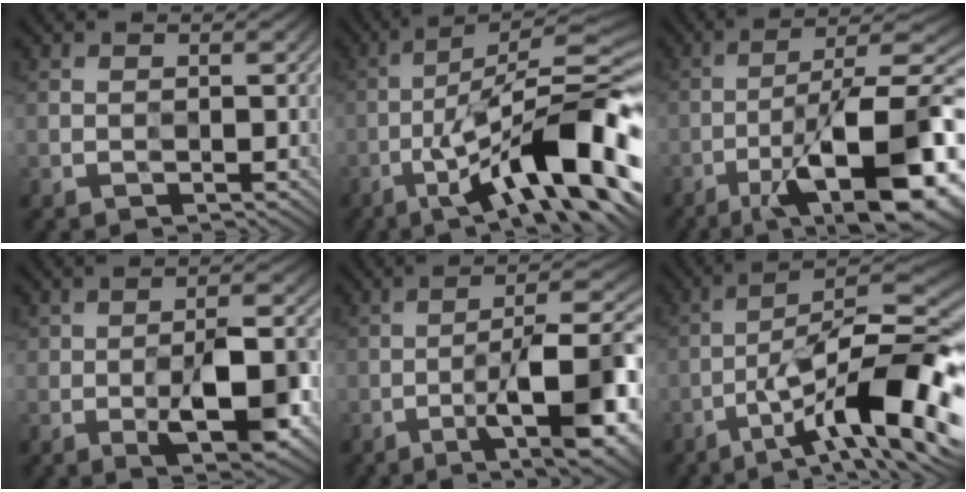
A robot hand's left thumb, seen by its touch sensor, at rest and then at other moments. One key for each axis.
{"total": 14.0, "fx": -6.5, "fy": 3.0, "fz": 12.1, "tx": -0.191, "ty": 0.017, "tz": -0.108}
{"total": 16.3, "fx": -7.6, "fy": 5.6, "fz": 13.3, "tx": -0.198, "ty": -0.007, "tz": -0.116}
{"total": 7.3, "fx": -2.6, "fy": 2.7, "fz": 6.2, "tx": -0.093, "ty": 0.002, "tz": -0.044}
{"total": 12.9, "fx": -5.4, "fy": 3.4, "fz": 11.2, "tx": -0.154, "ty": 0.013, "tz": -0.080}
{"total": 14.8, "fx": -7.5, "fy": 3.7, "fz": 12.2, "tx": -0.185, "ty": 0.005, "tz": -0.124}